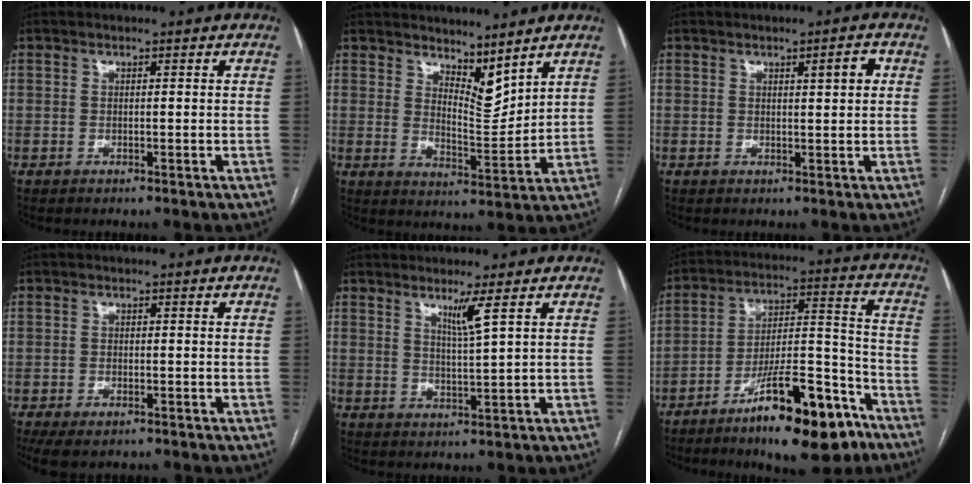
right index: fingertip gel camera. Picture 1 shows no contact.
{"total": 6.7, "force": [5.8, 1.9, 3.0], "torque": [-0.049, -0.014, 0.107]}
{"total": 2.6, "force": [0.9, 0.4, 2.4], "torque": [-0.034, 0.001, 0.012]}
{"total": 4.8, "force": [-3.3, 2.1, 2.7], "torque": [-0.051, -0.011, -0.054]}
{"total": 3.4, "force": [1.9, -1.0, 2.6], "torque": [-0.049, -0.015, 0.039]}
{"total": 18.1, "force": [-11.5, 4.0, 13.3], "torque": [-0.195, 0.020, -0.184]}